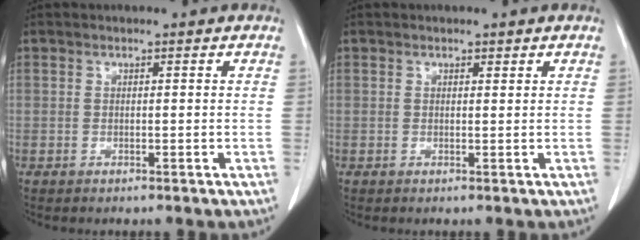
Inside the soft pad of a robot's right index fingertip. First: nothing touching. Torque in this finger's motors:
{"motor_torque": [-0.27, 0.22, 0.00, 0.00]}